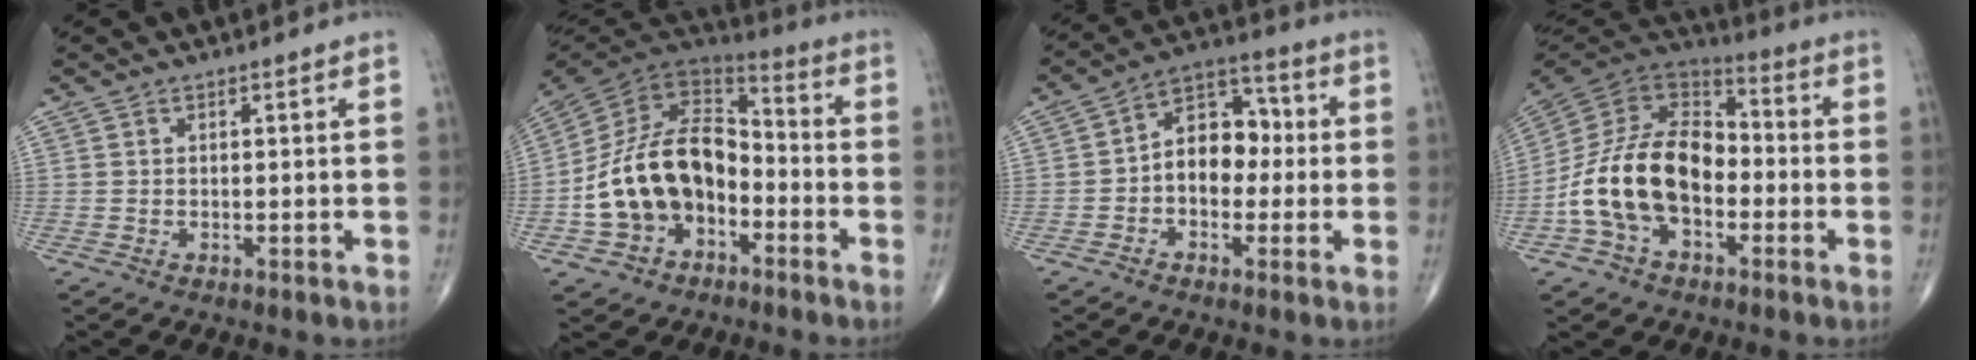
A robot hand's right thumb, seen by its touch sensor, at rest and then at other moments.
{"total": 19.2, "force": [-5.1, 13.2, 12.9], "torque": [-0.209, 0.061, -0.092]}
{"total": 10.5, "force": [-0.6, 7.4, 7.4], "torque": [-0.084, 0.041, -0.025]}
{"total": 19.0, "force": [-4.3, 12.2, 13.9], "torque": [-0.244, 0.049, -0.081]}